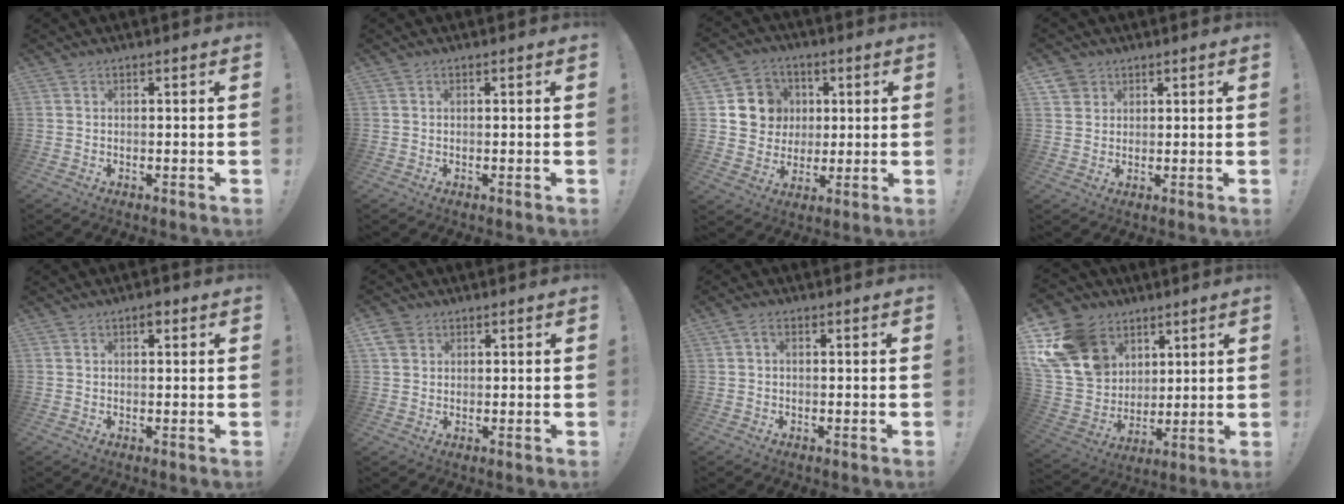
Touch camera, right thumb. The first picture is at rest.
{"total": 0.0}
{"total": 10.7, "force": [2.1, 10.2, 2.4], "torque": [-0.025, -0.005, 0.049]}
{"total": 3.9, "force": [2.1, 3.3, 0.4], "torque": [-0.005, -0.010, 0.041]}
{"total": 1.8, "force": [0.9, 0.9, 1.2], "torque": [-0.012, -0.003, 0.013]}
{"total": 4.4, "force": [2.3, 3.4, 1.5], "torque": [-0.022, -0.006, 0.044]}
{"total": 1.7, "force": [0.0, 0.9, 1.4], "torque": [-0.031, 0.006, 0.001]}
{"total": 19.6, "force": [8.8, 15.4, 8.4], "torque": [-0.157, -0.036, 0.191]}